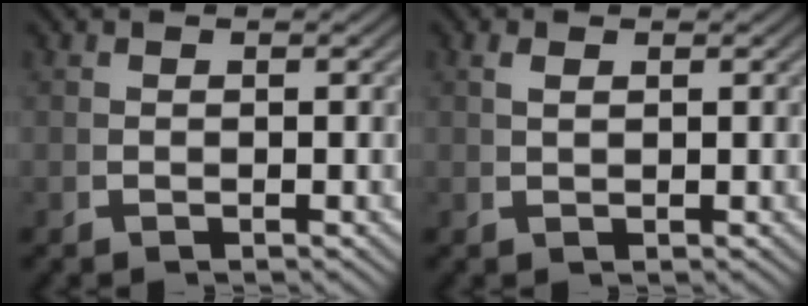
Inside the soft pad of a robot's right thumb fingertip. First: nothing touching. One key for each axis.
{"total": 0.9, "fx": 0.8, "fy": -0.1, "fz": 0.4, "tx": -0.003, "ty": 0.002, "tz": 0.019}